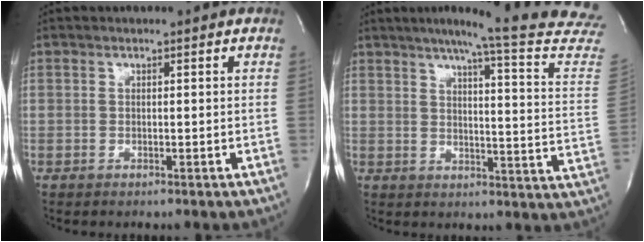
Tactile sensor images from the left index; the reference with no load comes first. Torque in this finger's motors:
{"motor_torque": [-0.36, -0.22, 0.27, 0.03]}